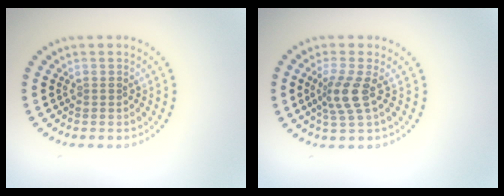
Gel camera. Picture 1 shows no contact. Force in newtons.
{"total": 2.9, "press": 2.2, "slide": 1.9}